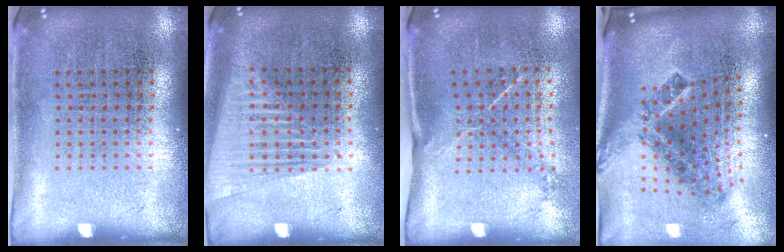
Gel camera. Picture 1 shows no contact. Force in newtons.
{"total": 1.5, "press": 1.4, "slide": 0.5}
{"total": 1.5, "press": 1.0, "slide": 1.0}
{"total": 2.2, "press": 1.4, "slide": 1.7}